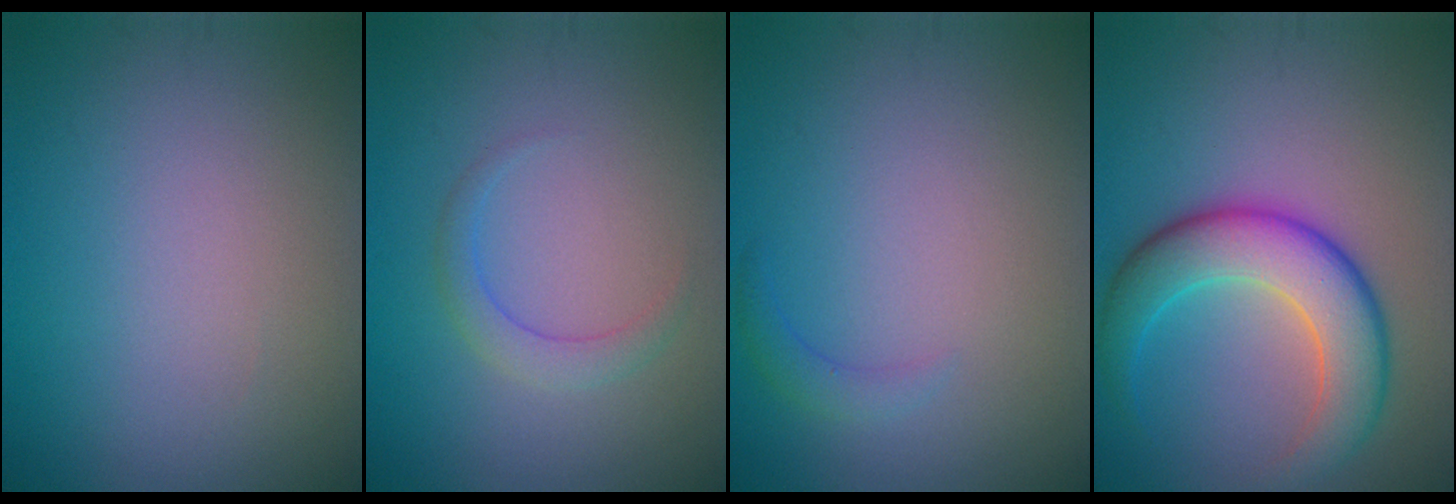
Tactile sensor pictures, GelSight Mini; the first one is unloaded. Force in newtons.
{"total": 1.8, "press": 1.8, "slide": 0.1}
{"total": 1.2, "press": 1.2, "slide": 0.2}
{"total": 6.9, "press": 6.9, "slide": 0.1}